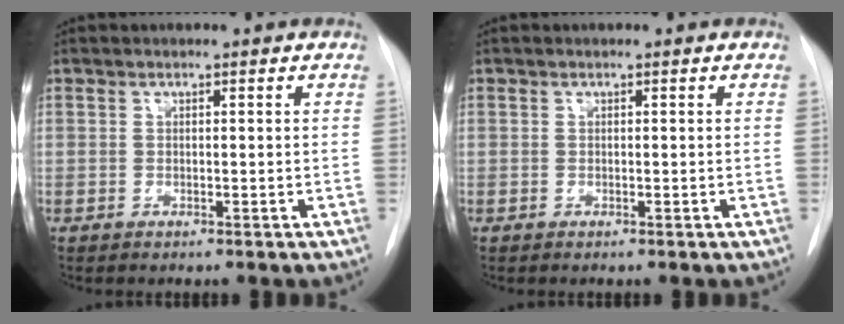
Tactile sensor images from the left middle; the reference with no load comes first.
{"total": 0.0}